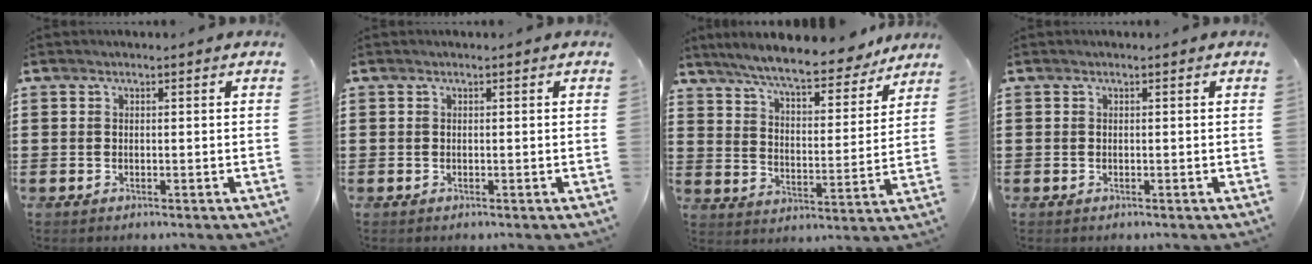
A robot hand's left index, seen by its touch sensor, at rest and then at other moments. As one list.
[{"total": 0.0}, {"total": 8.2, "force": [7.5, 0.6, 3.5], "torque": [-0.089, -0.038, 0.128]}, {"total": 0.0}]